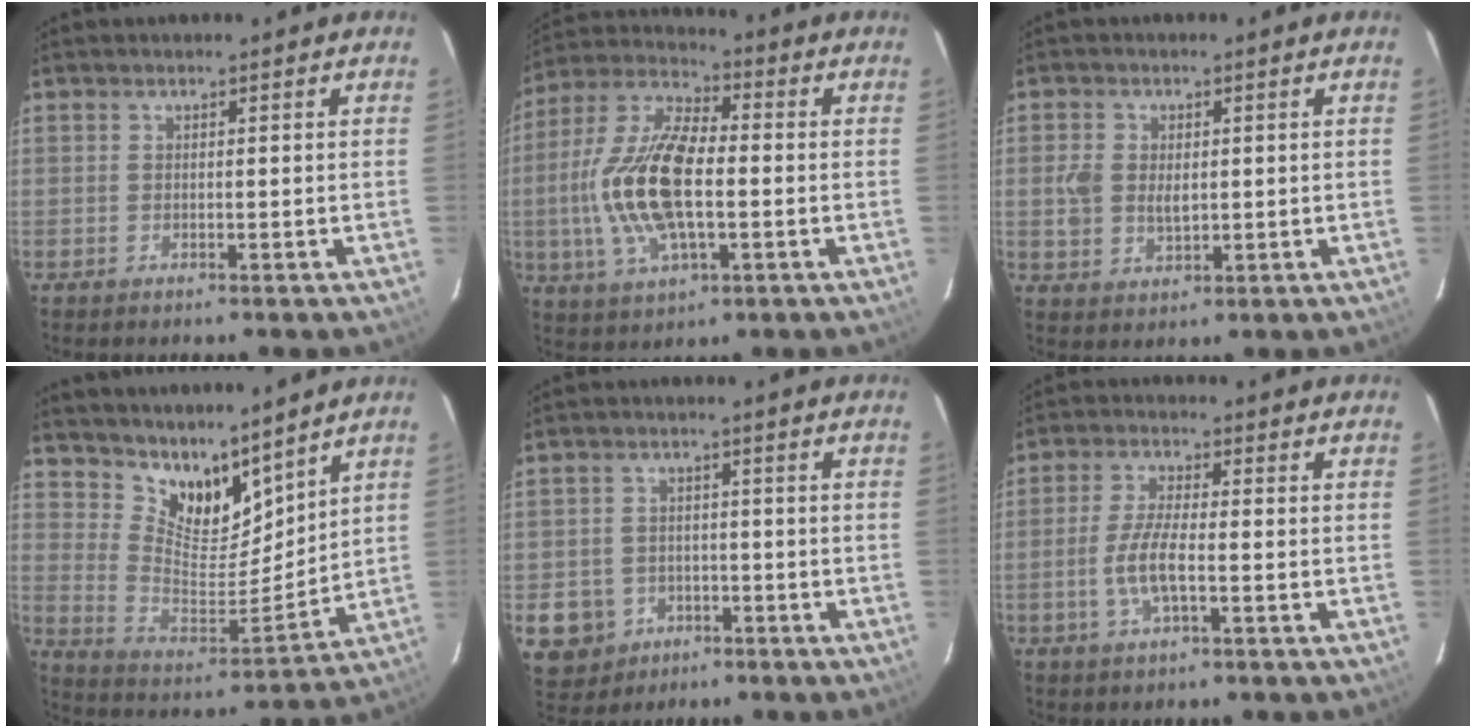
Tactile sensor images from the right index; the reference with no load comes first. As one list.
[{"total": 17.0, "force": [-1.9, 7.3, 15.2], "torque": [-0.318, 0.004, -0.038]}, {"total": 5.5, "force": [0.3, 4.0, 3.8], "torque": [-0.080, 0.002, 0.006]}, {"total": 12.7, "force": [10.6, 5.2, 4.8], "torque": [-0.098, -0.011, 0.204]}, {"total": 8.6, "force": [-3.4, 7.6, 2.2], "torque": [-0.079, 0.013, -0.041]}, {"total": 6.2, "force": [-1.8, 1.6, 5.7], "torque": [-0.119, -0.002, -0.036]}]